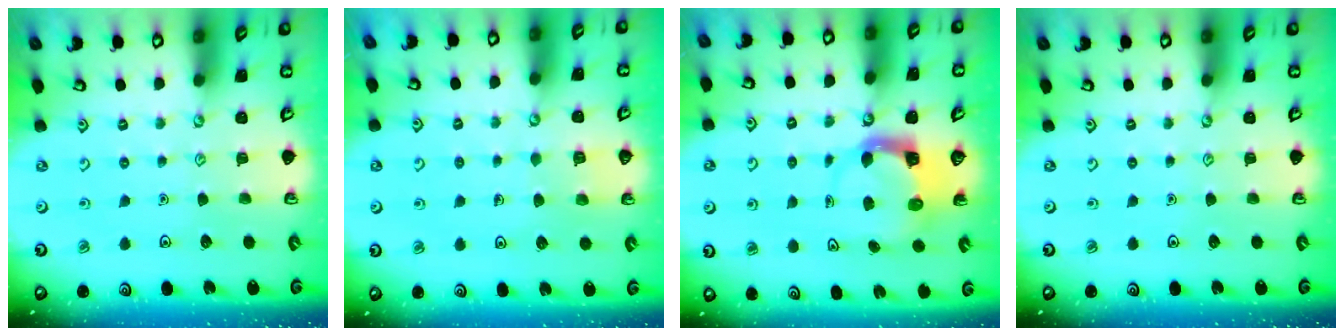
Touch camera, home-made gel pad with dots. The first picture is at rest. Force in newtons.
{"total": 2.8, "press": 2.8, "slide": 0.3}
{"total": 3.7, "press": 3.6, "slide": 0.5}
{"total": 0.0}